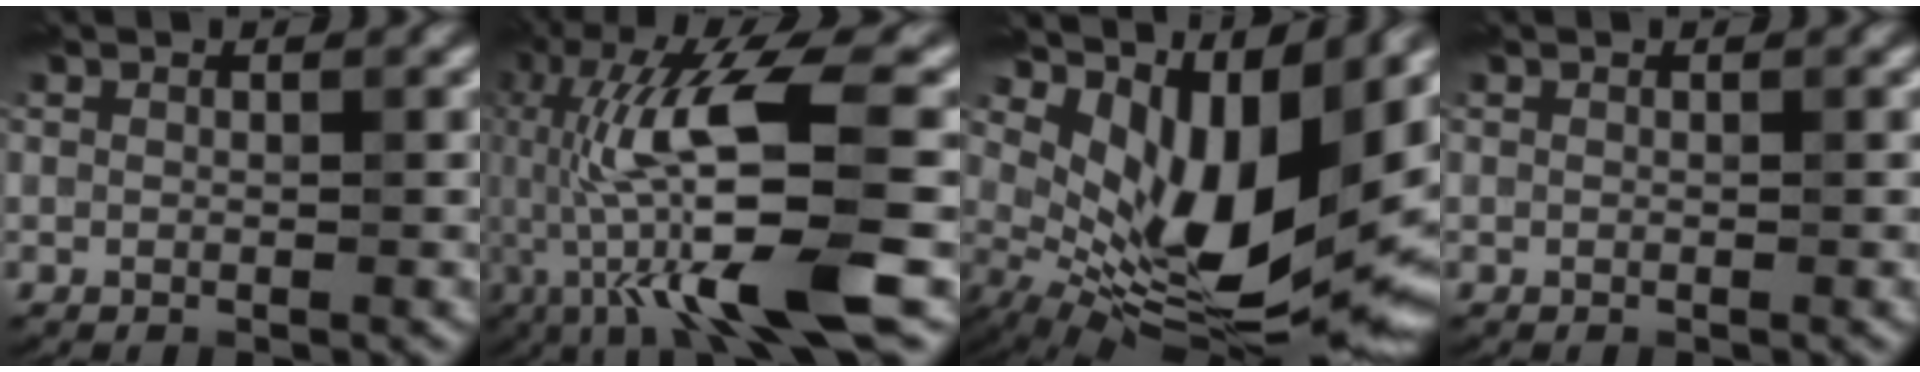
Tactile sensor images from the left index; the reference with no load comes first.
{"total": 13.3, "force": [-2.8, 2.6, 12.8], "torque": [-0.222, 0.009, -0.042]}
{"total": 13.8, "force": [2.6, 6.7, 11.7], "torque": [-0.189, -0.018, 0.066]}
{"total": 0.0}